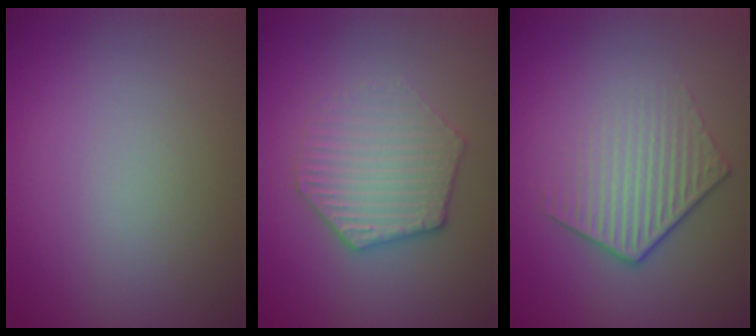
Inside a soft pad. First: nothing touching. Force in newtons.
{"total": 3.7, "press": 3.6, "slide": 1.0}
{"total": 4.3, "press": 3.0, "slide": 3.0}